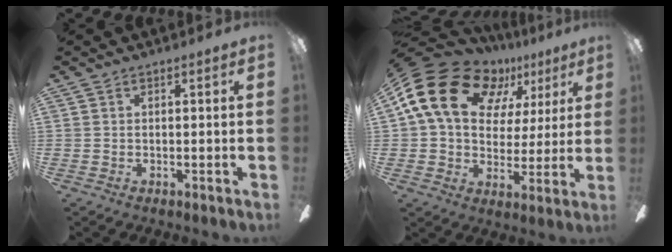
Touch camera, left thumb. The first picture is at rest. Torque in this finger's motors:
{"motor_torque": [-0.02, 1.30, 1.46, -1.31, 0.42]}